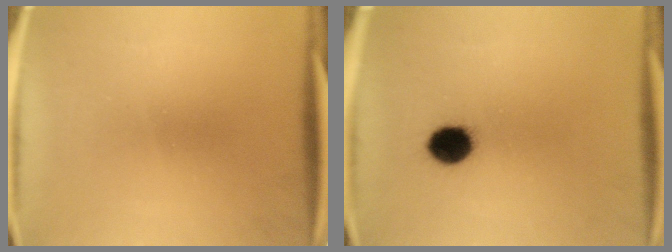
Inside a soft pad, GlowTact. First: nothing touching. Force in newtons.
{"total": 6.5}